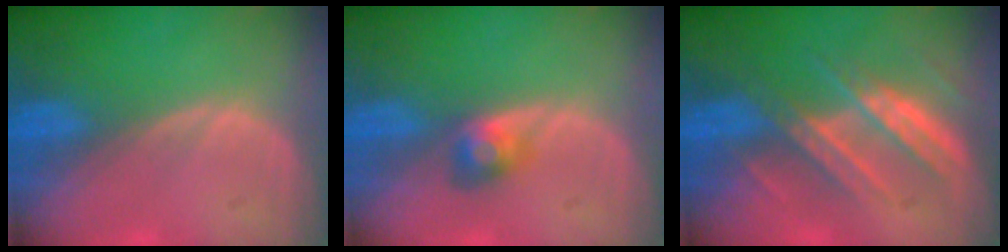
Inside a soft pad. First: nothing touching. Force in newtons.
{"total": 2.7, "press": 2.7, "slide": 0.3}
{"total": 7.2, "press": 7.1, "slide": 1.4}